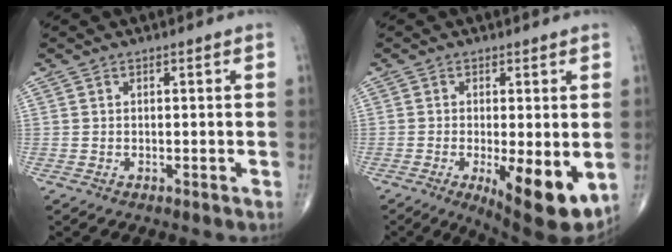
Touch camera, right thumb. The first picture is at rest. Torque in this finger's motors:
{"motor_torque": [1.79, 1.99, 1.25, -0.38, 0.41]}